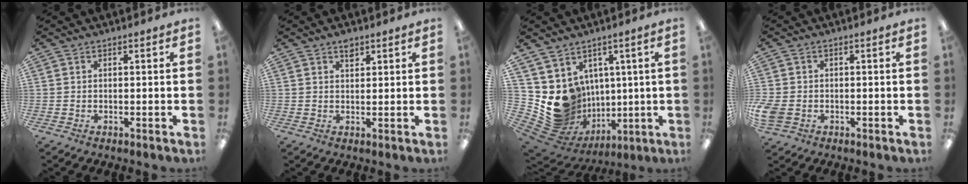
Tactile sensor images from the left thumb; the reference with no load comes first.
{"total": 2.5, "force": [1.8, 1.3, 1.2], "torque": [-0.010, -0.006, 0.030]}
{"total": 11.9, "force": [0.2, 11.4, 3.6], "torque": [-0.098, -0.038, 0.029]}
{"total": 4.4, "force": [-1.0, 3.5, 2.5], "torque": [-0.059, 0.002, -0.019]}